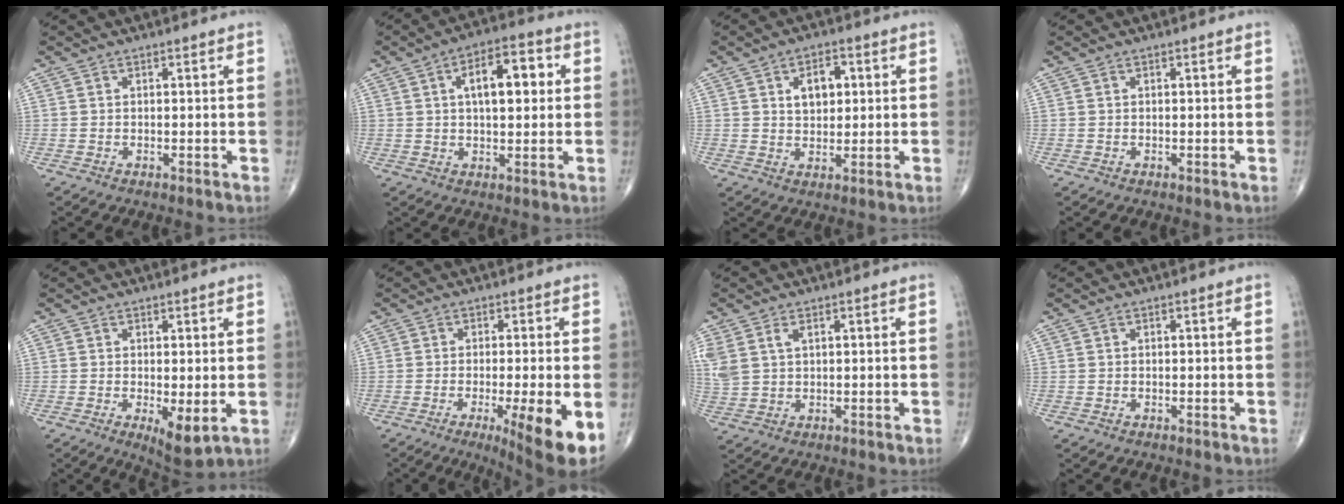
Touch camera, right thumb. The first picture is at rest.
{"total": 10.8, "force": [2.4, 5.0, 9.2], "torque": [-0.118, 0.014, 0.030]}
{"total": 6.1, "force": [1.7, 3.9, 4.4], "torque": [-0.048, -0.002, 0.027]}
{"total": 0.0}
{"total": 5.4, "force": [-0.9, 1.8, 5.0], "torque": [-0.079, -0.018, -0.009]}
{"total": 11.4, "force": [-4.1, 1.4, 10.6], "torque": [-0.140, -0.023, -0.058]}
{"total": 7.0, "force": [2.6, 4.4, 4.7], "torque": [-0.126, 0.006, 0.063]}
{"total": 0.0}